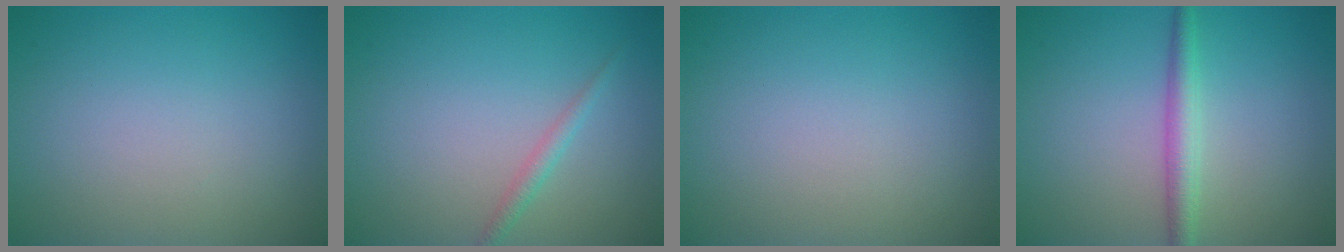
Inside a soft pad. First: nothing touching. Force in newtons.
{"total": 1.2, "press": 1.2, "slide": 0.0}
{"total": 0.0}
{"total": 2.5, "press": 2.5, "slide": 0.0}